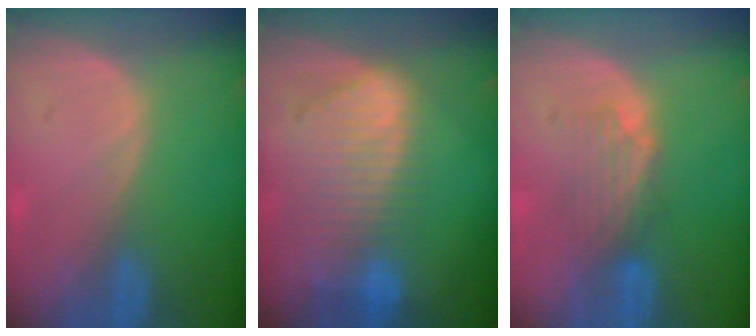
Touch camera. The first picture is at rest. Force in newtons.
{"total": 9.5, "press": 8.2, "slide": 4.7}
{"total": 4.5, "press": 3.9, "slide": 2.2}